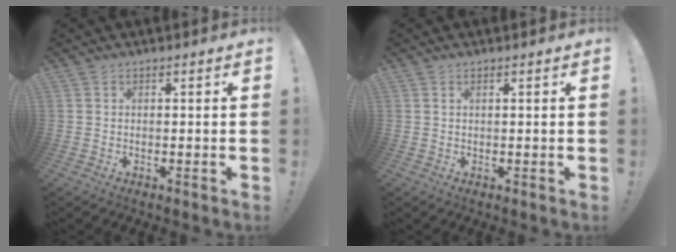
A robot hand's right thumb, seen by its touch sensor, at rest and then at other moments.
{"total": 0.6, "force": [0.4, 0.0, 0.4], "torque": [-0.010, 0.001, 0.008]}